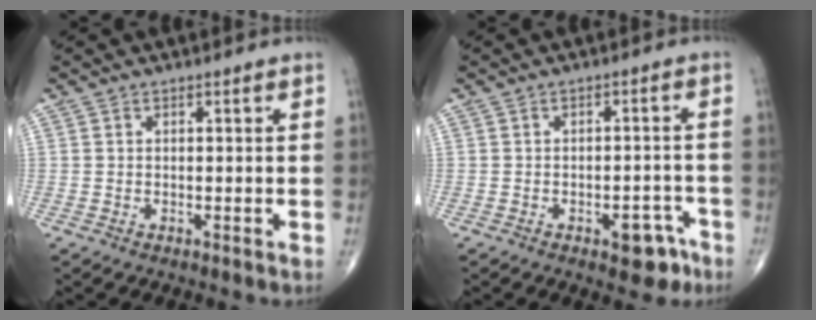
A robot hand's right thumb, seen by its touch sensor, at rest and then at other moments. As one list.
[{"total": 5.6, "force": [-3.2, 2.8, 3.6], "torque": [-0.021, 0.027, -0.035]}]